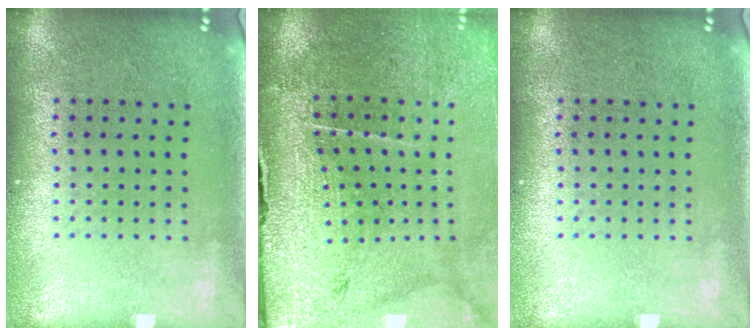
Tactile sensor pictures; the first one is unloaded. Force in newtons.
{"total": 3.4, "press": 3.3, "slide": 0.7}
{"total": 0.0}